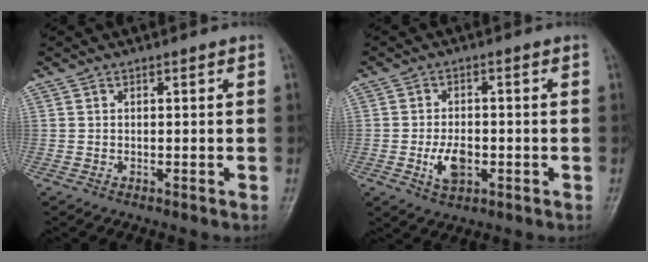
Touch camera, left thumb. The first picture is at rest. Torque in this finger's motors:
{"motor_torque": [0.56, 1.32, 0.74, 0.03, 0.02]}